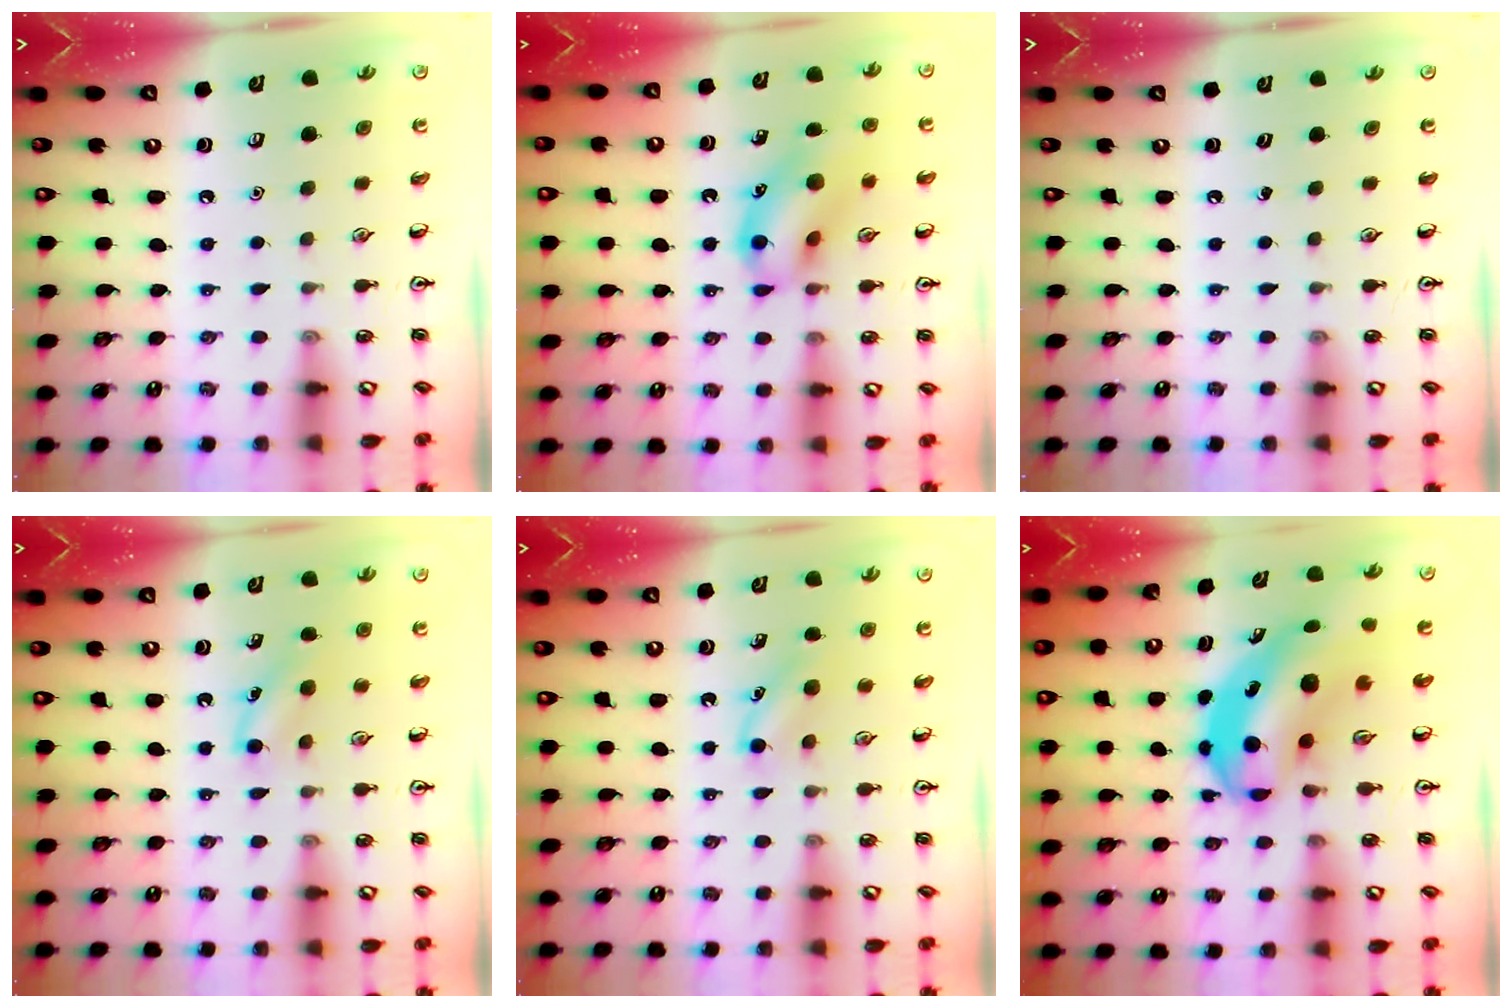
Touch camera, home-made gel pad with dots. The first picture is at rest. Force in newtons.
{"total": 13.8, "press": 13.6, "slide": 2.4}
{"total": 0.0}
{"total": 4.5, "press": 4.3, "slide": 1.6}
{"total": 4.3, "press": 4.1, "slide": 1.3}
{"total": 8.7, "press": 8.3, "slide": 2.3}